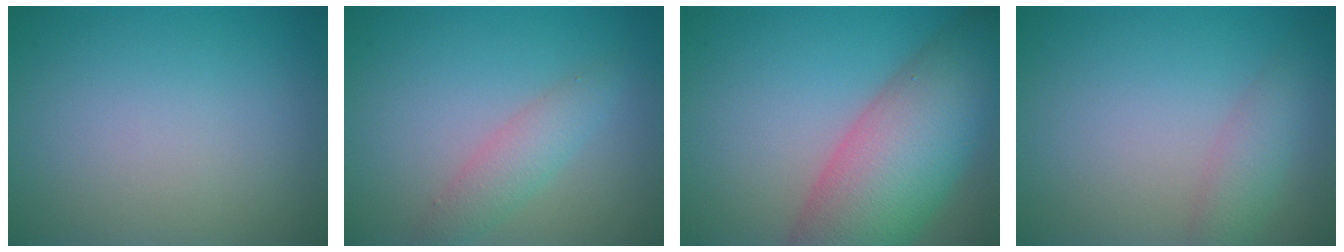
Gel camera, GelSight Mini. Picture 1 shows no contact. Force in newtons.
{"total": 2.5, "press": 2.5, "slide": 0.1}
{"total": 11.4, "press": 11.3, "slide": 0.5}
{"total": 2.5, "press": 2.5, "slide": 0.1}